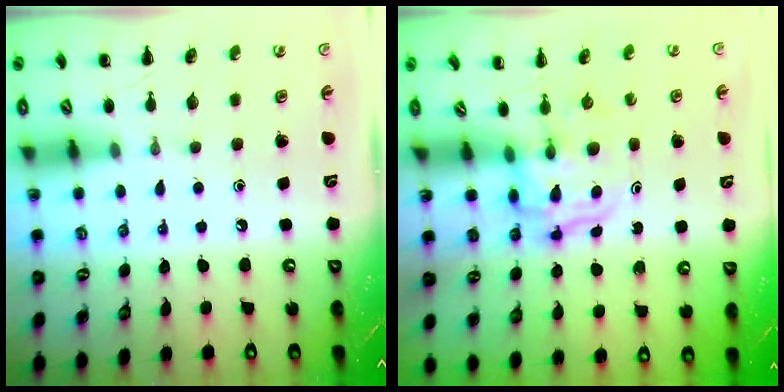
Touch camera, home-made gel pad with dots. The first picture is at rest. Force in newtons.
{"total": 3.3, "press": 3.3, "slide": 0.3}